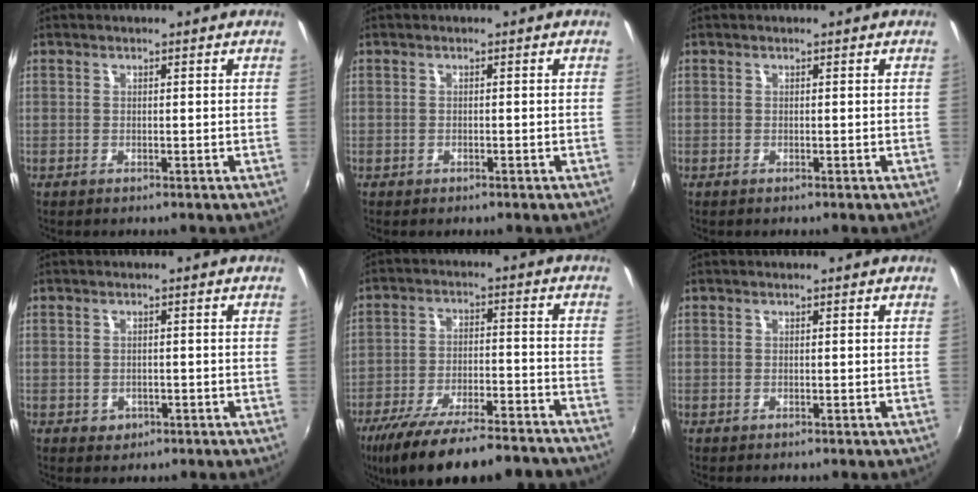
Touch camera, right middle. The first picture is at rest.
{"total": 0.7, "force": [-0.5, 0.4, 0.2], "torque": [-0.006, -0.002, -0.008]}
{"total": 0.0}
{"total": 2.4, "force": [-0.8, 2.0, 0.9], "torque": [-0.020, -0.002, -0.008]}
{"total": 22.4, "force": [-18.5, 4.9, 11.6], "torque": [-0.213, -0.039, -0.272]}
{"total": 0.0}